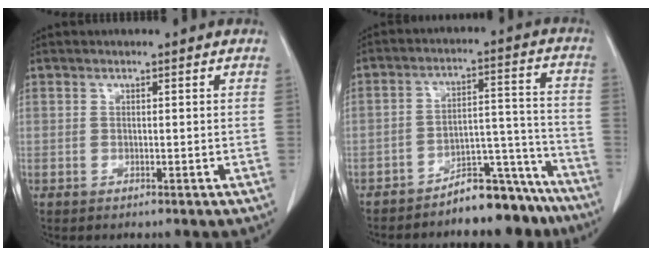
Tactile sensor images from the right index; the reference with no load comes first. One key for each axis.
{"total": 10.8, "fx": -9.8, "fy": 3.5, "fz": 2.9, "tx": -0.012, "ty": 0.074, "tz": -0.151}